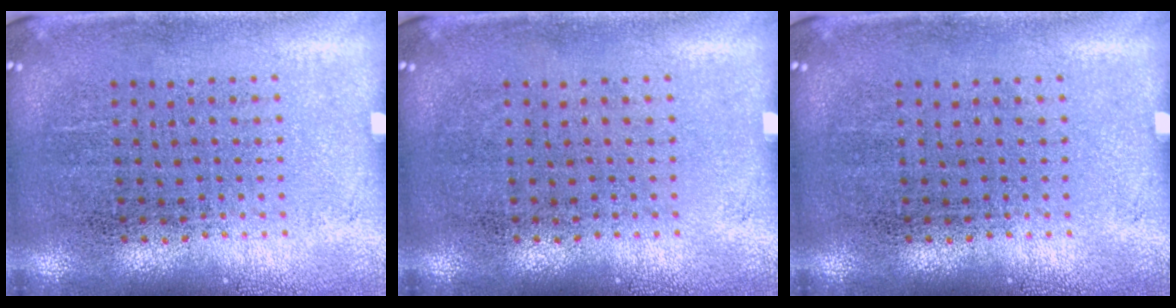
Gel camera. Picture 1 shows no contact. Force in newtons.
{"total": 0.0}
{"total": 0.0}